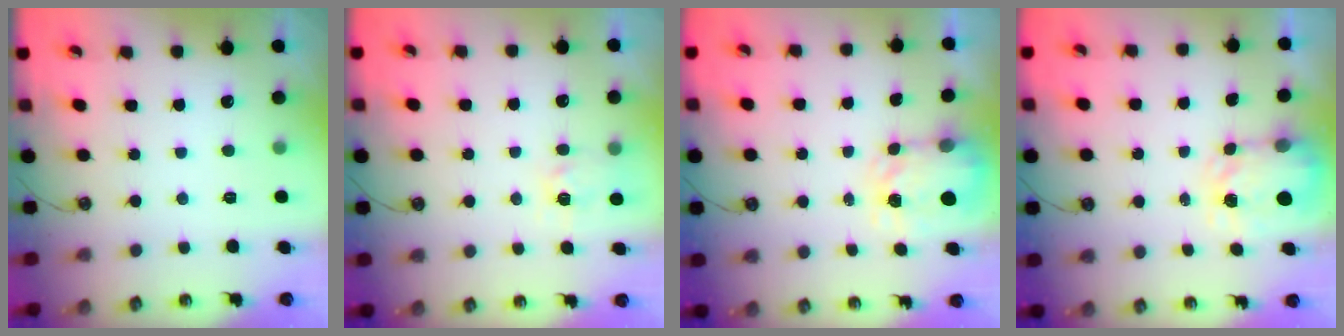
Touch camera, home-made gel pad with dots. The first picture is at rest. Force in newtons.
{"total": 4.7, "press": 4.7, "slide": 0.5}
{"total": 4.0, "press": 3.9, "slide": 0.5}
{"total": 4.0, "press": 3.9, "slide": 0.5}